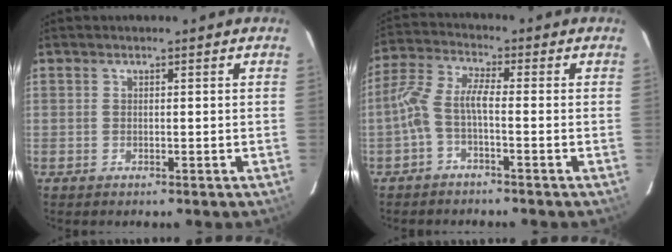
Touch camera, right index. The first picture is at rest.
{"total": 5.5, "force": [-1.9, 1.3, 4.9], "torque": [-0.122, 0.017, -0.041]}